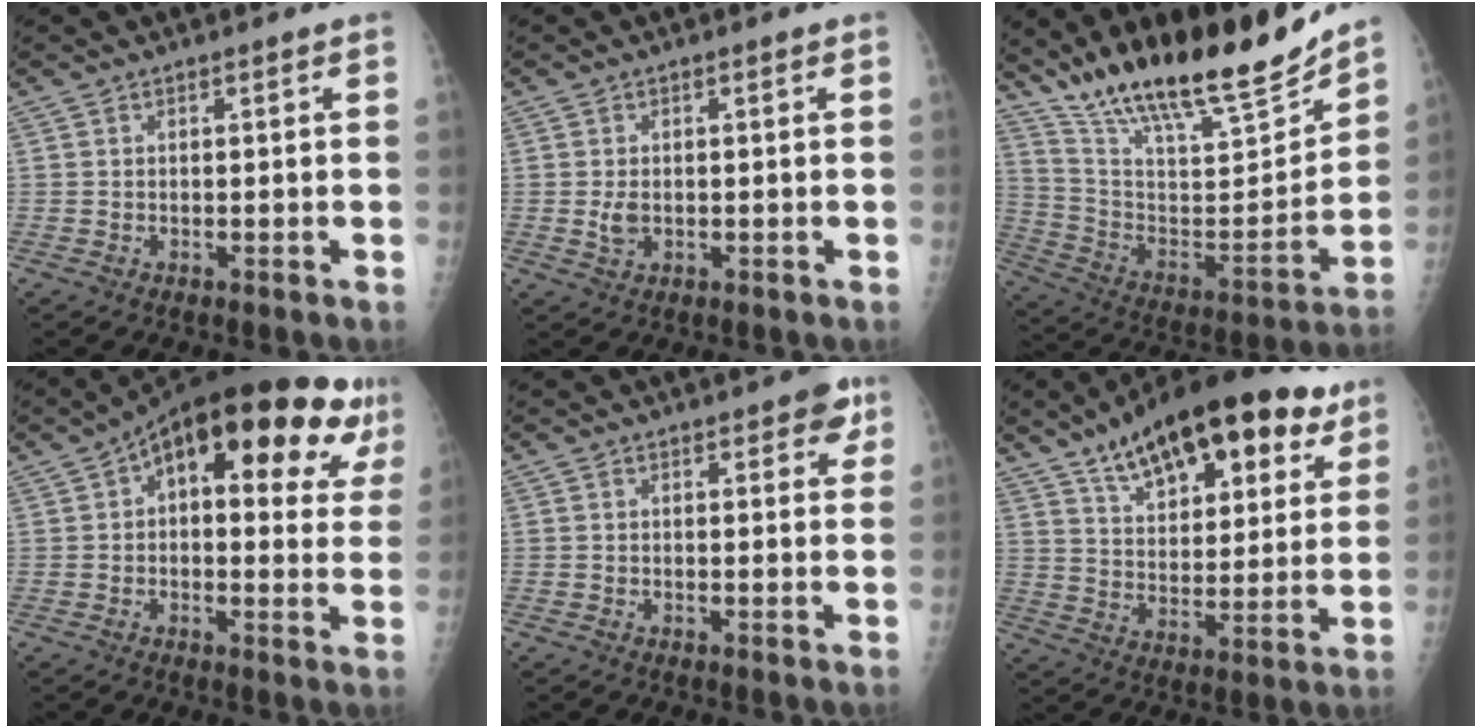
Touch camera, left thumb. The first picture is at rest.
{"total": 2.6, "force": [-0.1, 1.6, 2.0], "torque": [-0.034, -0.002, 0.001]}
{"total": 25.1, "force": [20.2, 5.6, 13.8], "torque": [-0.199, -0.090, 0.343]}
{"total": 22.9, "force": [9.1, 10.0, 18.4], "torque": [-0.233, 0.028, 0.117]}
{"total": 3.8, "force": [2.1, 1.8, 2.6], "torque": [-0.009, -0.005, 0.019]}
{"total": 23.9, "force": [14.2, 10.3, 16.3], "torque": [-0.219, -0.033, 0.221]}